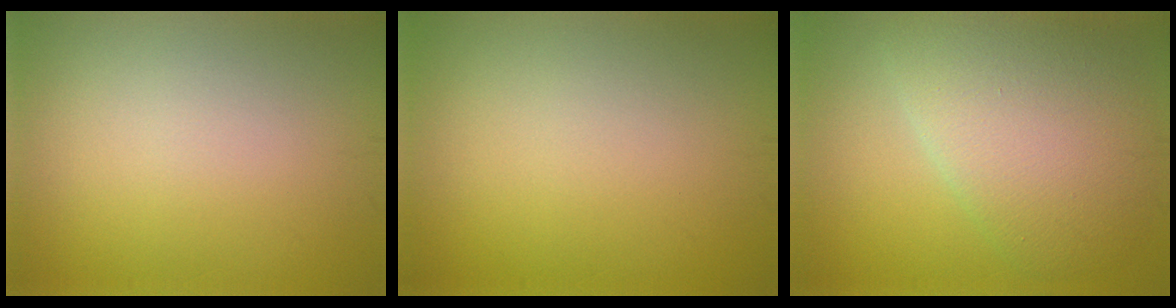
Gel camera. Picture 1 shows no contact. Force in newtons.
{"total": 0.0}
{"total": 8.1, "press": 8.1, "slide": 0.3}